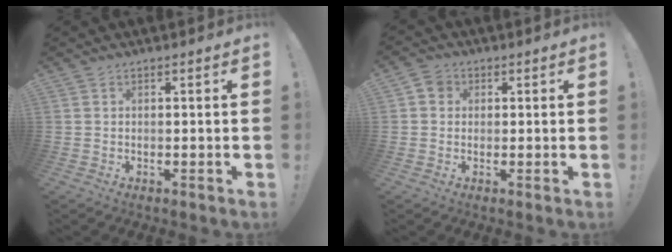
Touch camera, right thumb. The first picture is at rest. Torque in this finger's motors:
{"motor_torque": [0.01, 0.10, 0.22, -0.03, -0.03]}